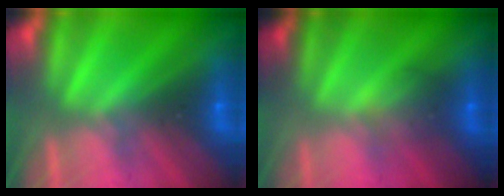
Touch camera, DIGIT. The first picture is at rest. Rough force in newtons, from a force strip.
{"total": 1.8}